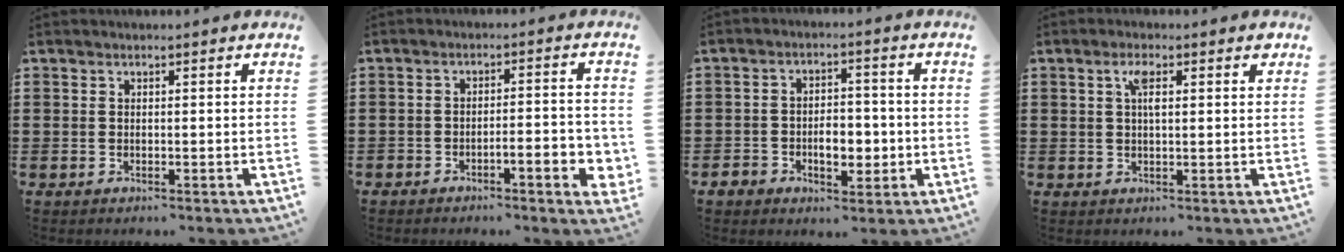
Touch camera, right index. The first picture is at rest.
{"total": 4.7, "force": [-2.5, 0.8, 3.9], "torque": [-0.062, -0.003, -0.041]}
{"total": 6.4, "force": [-1.8, 4.1, 4.5], "torque": [-0.076, 0.009, -0.033]}
{"total": 3.3, "force": [1.2, 0.9, 2.9], "torque": [-0.045, 0.001, 0.014]}